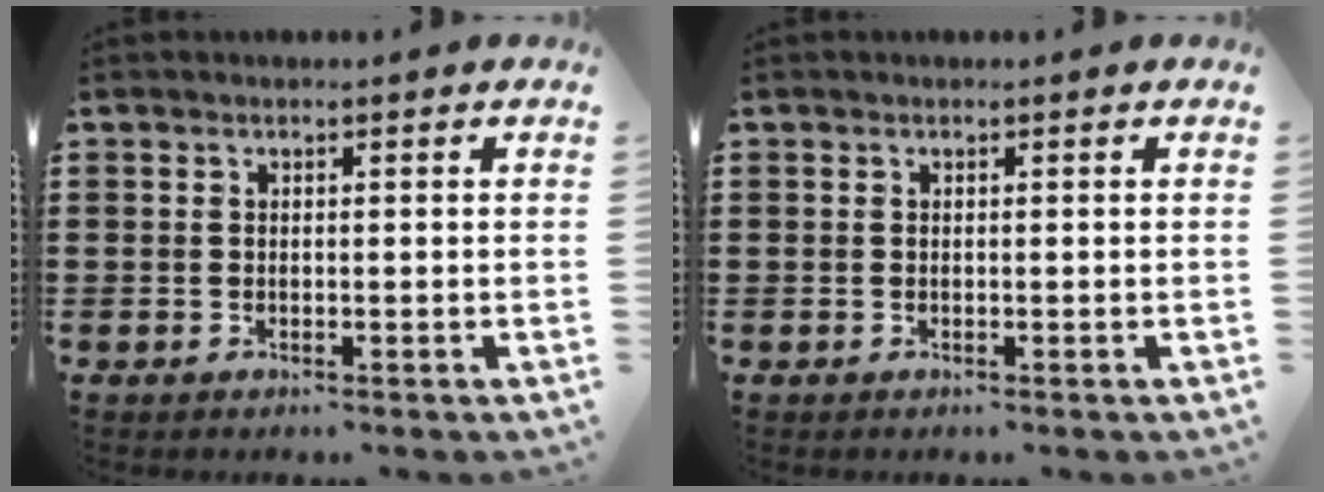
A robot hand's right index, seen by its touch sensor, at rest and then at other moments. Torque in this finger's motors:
{"motor_torque": [-0.03, 0.00, 0.00, 0.00]}